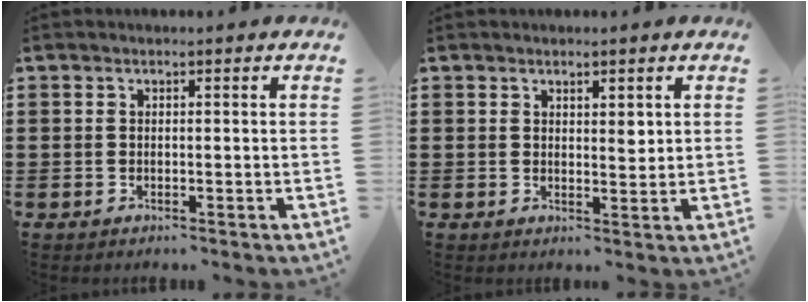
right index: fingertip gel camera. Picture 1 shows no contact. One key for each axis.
{"total": 2.1, "fx": 1.3, "fy": 0.9, "fz": 1.3, "tx": -0.011, "ty": -0.002, "tz": 0.020}